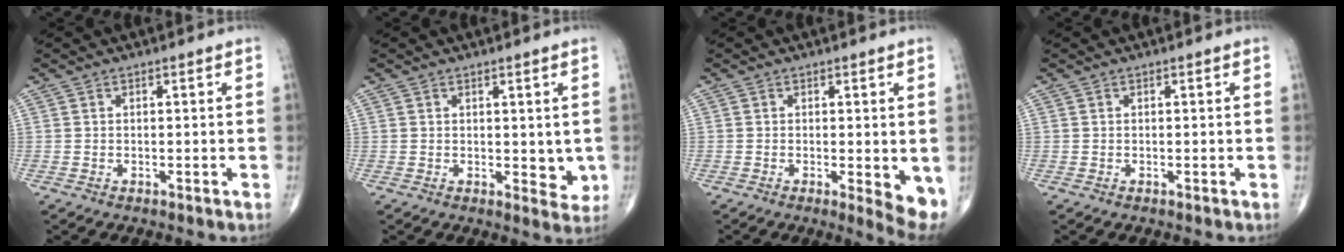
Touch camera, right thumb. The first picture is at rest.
{"total": 3.6, "force": [0.5, 2.0, 2.9], "torque": [-0.025, -0.011, 0.010]}
{"total": 5.6, "force": [-0.7, 1.6, 5.3], "torque": [-0.069, -0.016, -0.009]}
{"total": 0.0}